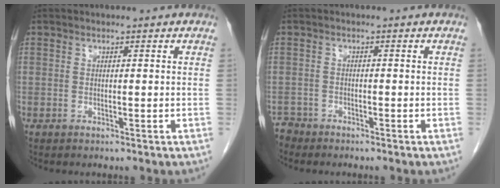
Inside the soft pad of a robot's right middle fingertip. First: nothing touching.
{"total": 1.8, "force": [-1.7, 0.4, -0.5], "torque": [0.012, -0.003, -0.033]}